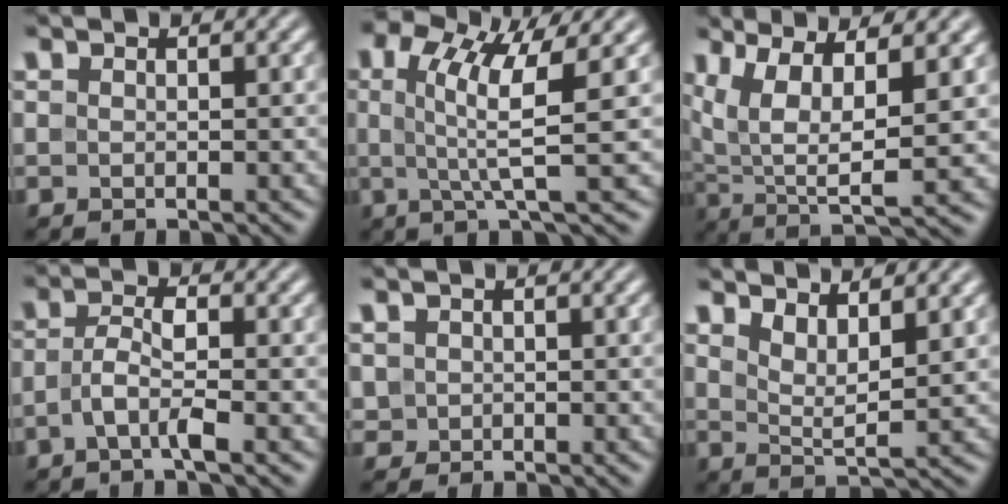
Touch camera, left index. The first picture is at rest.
{"total": 6.3, "force": [1.3, 1.4, 6.0], "torque": [-0.110, 0.010, 0.018]}
{"total": 8.8, "force": [2.8, 3.0, 7.8], "torque": [-0.158, -0.001, 0.055]}
{"total": 2.8, "force": [-1.0, 0.5, 2.6], "torque": [-0.054, 0.008, -0.027]}
{"total": 1.0, "force": [0.2, 1.0, 0.2], "torque": [-0.002, -0.002, 0.002]}
{"total": 3.5, "force": [2.4, 0.8, 2.4], "torque": [-0.048, -0.010, 0.048]}